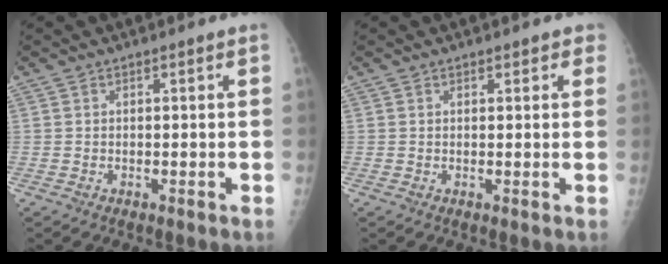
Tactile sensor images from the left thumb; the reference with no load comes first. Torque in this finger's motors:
{"motor_torque": [-0.19, 0.03, -0.16, 0.26, -0.04]}